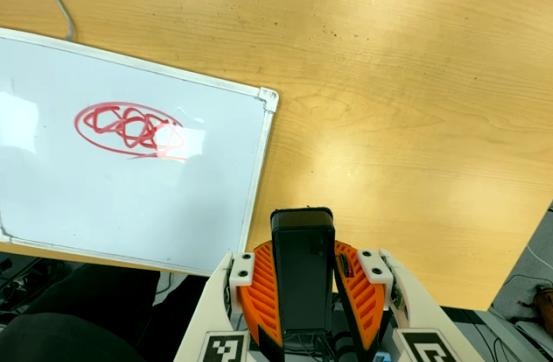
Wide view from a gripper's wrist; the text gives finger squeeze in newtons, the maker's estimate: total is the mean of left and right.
{"total": 7.5, "left": 6.7, "right": 8.3}